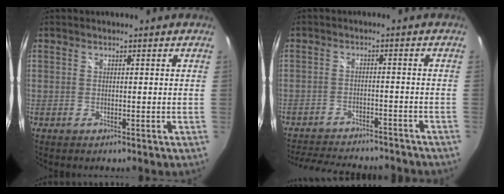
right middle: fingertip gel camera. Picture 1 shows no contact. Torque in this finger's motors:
{"motor_torque": [1.07, -1.07, 0.15, 0.08]}